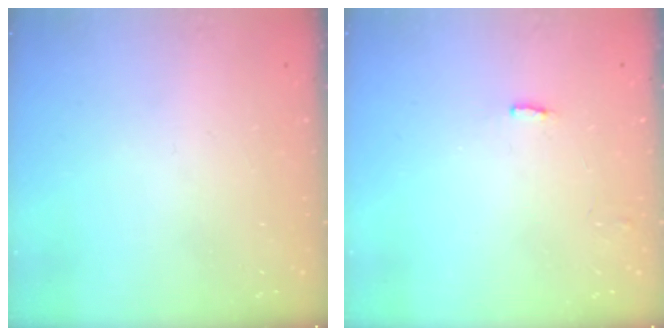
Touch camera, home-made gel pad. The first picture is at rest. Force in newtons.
{"total": 1.3, "press": 1.3, "slide": 0.2}